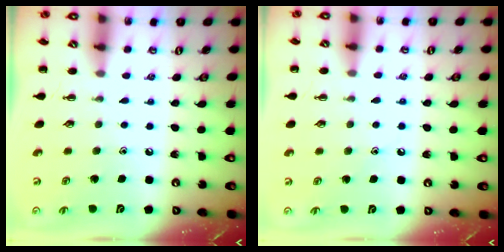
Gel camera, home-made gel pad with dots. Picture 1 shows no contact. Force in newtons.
{"total": 7.0, "press": 6.8, "slide": 1.6}